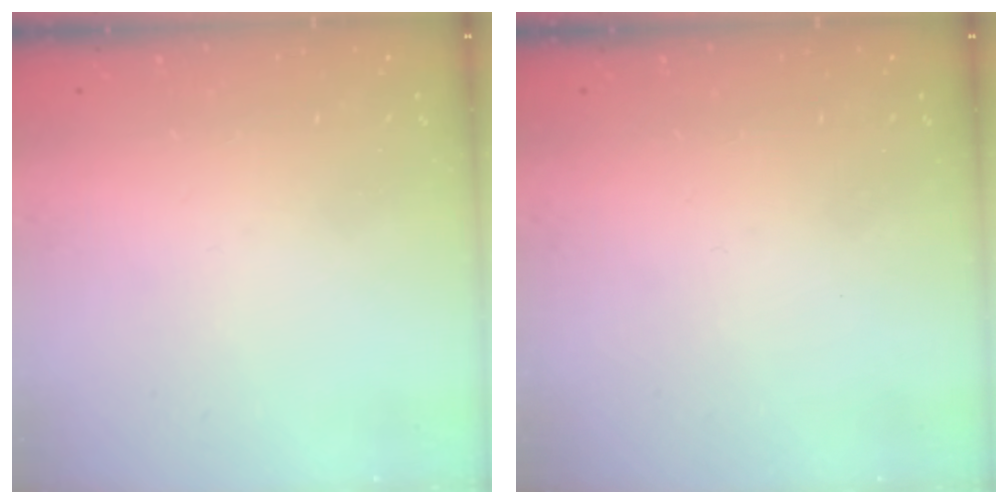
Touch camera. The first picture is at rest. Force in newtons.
{"total": 0.0}